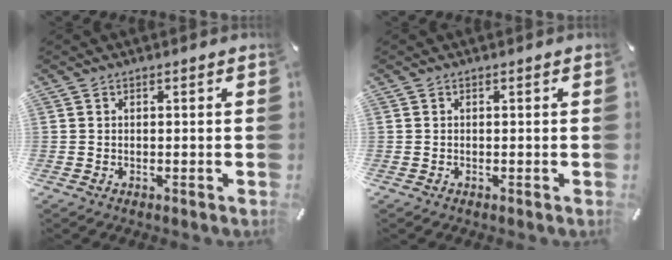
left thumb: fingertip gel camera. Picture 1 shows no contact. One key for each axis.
{"total": 0.0}